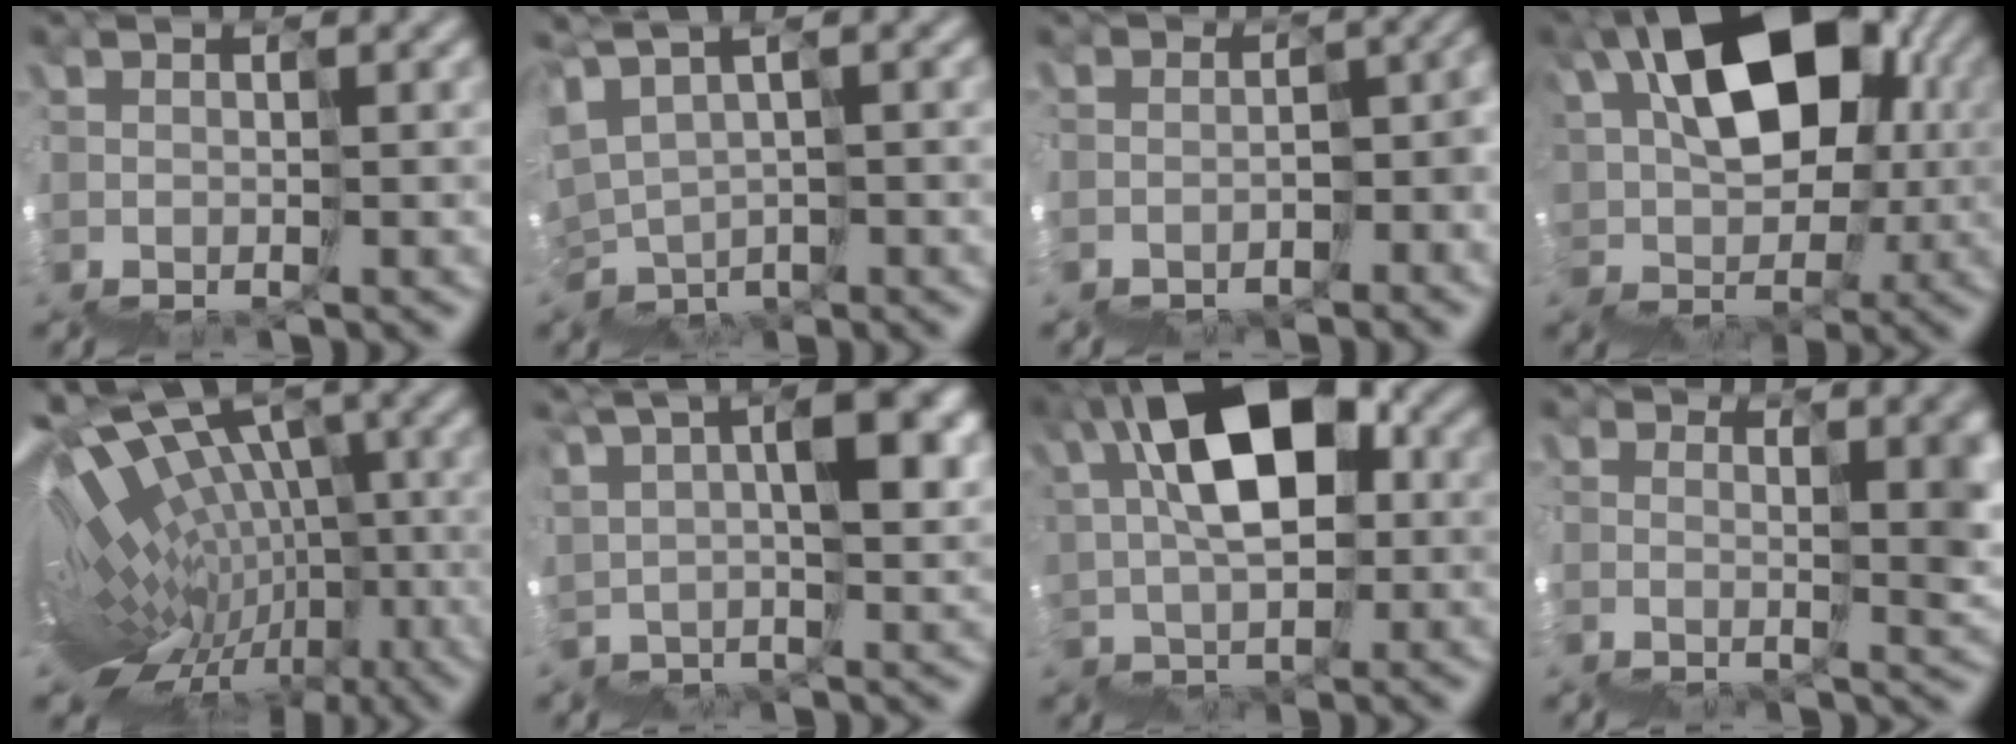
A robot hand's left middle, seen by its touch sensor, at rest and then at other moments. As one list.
[{"total": 1.8, "force": [1.6, 0.4, -0.7], "torque": [0.004, 0.024, 0.031]}, {"total": 5.4, "force": [-3.9, 3.3, 1.6], "torque": [0.002, 0.027, -0.040]}, {"total": 10.7, "force": [5.7, 7.0, 5.8], "torque": [-0.067, 0.049, 0.090]}, {"total": 6.9, "force": [1.2, 4.0, 5.4], "torque": [-0.054, 0.054, 0.042]}, {"total": 6.9, "force": [5.8, 1.9, 3.2], "torque": [-0.070, 0.038, 0.102]}, {"total": 8.4, "force": [5.7, 3.9, 4.9], "torque": [-0.065, 0.065, 0.079]}, {"total": 6.2, "force": [1.4, 3.2, 5.1], "torque": [-0.066, 0.001, 0.032]}]